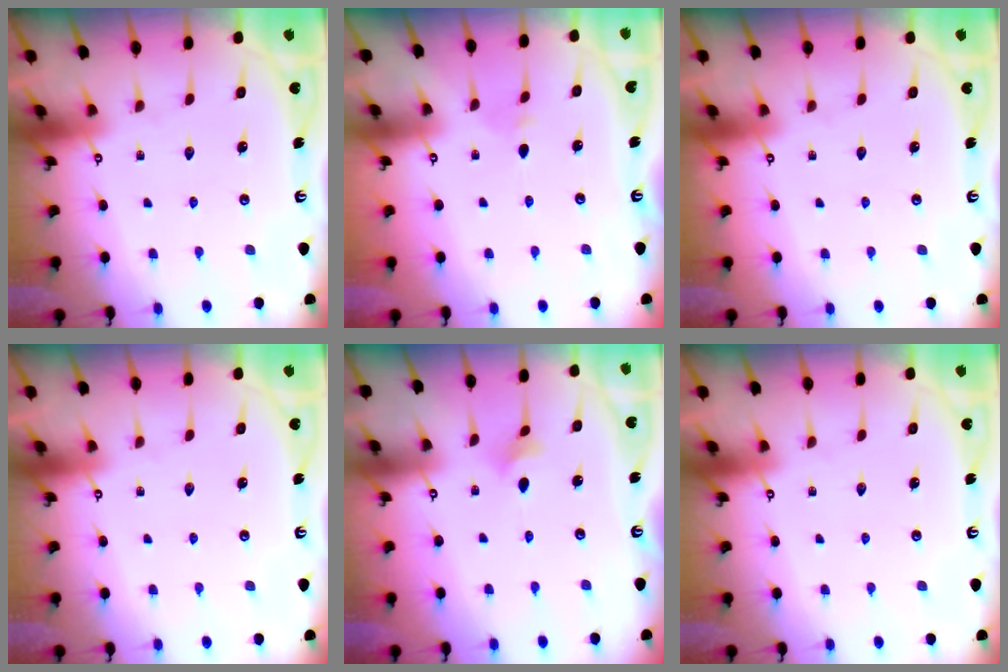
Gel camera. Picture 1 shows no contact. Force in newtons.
{"total": 2.8, "press": 2.7, "slide": 0.6}
{"total": 0.0}
{"total": 0.0}
{"total": 3.7, "press": 3.6, "slide": 0.8}
{"total": 0.0}